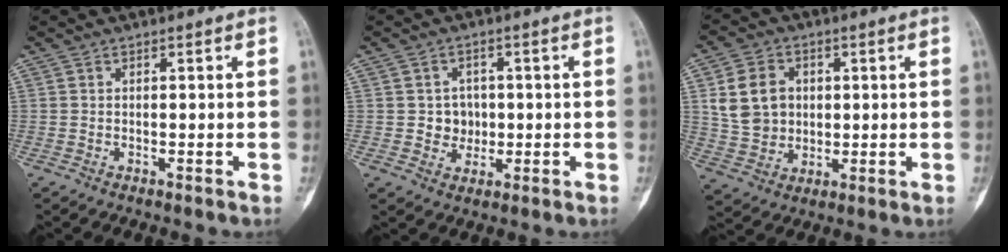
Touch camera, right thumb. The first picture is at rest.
{"total": 4.5, "force": [0.0, 4.2, 1.6], "torque": [0.003, 0.007, 0.000]}
{"total": 10.7, "force": [1.8, 9.0, 5.4], "torque": [-0.071, 0.004, 0.036]}